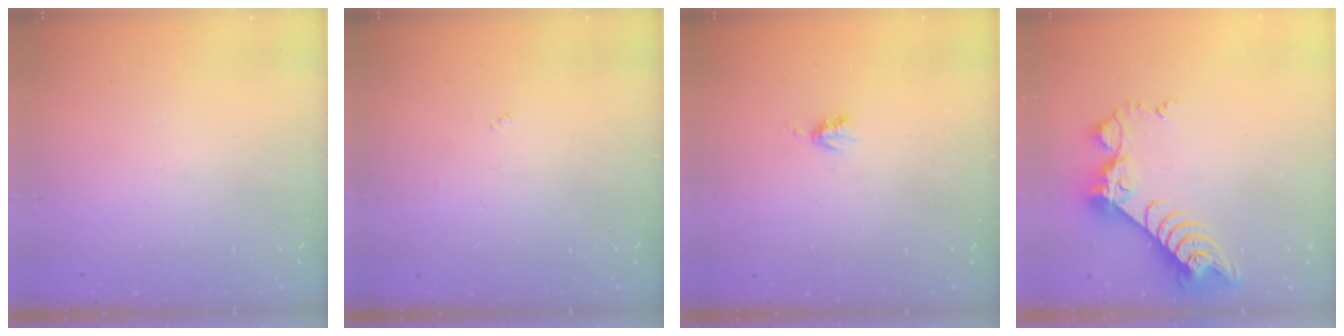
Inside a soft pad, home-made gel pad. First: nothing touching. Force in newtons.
{"total": 2.7, "press": 2.7, "slide": 0.4}
{"total": 3.4, "press": 3.3, "slide": 0.5}
{"total": 9.3, "press": 9.3, "slide": 0.7}